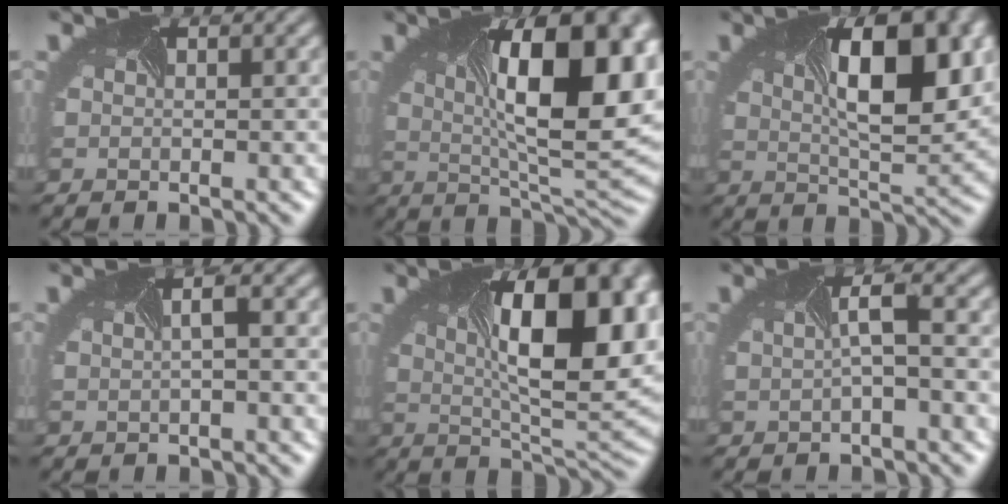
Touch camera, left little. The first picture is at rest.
{"total": 15.3, "force": [1.4, 6.5, 13.8], "torque": [-0.174, -0.005, 0.026]}
{"total": 9.5, "force": [1.8, 3.6, 8.6], "torque": [-0.130, -0.006, 0.038]}
{"total": 1.1, "force": [-0.8, -0.1, 0.7], "torque": [-0.009, -0.003, -0.002]}
{"total": 13.8, "force": [1.6, 5.8, 12.4], "torque": [-0.161, 0.001, 0.026]}
{"total": 1.7, "force": [-1.1, -0.3, 1.3], "torque": [-0.037, -0.002, -0.009]}